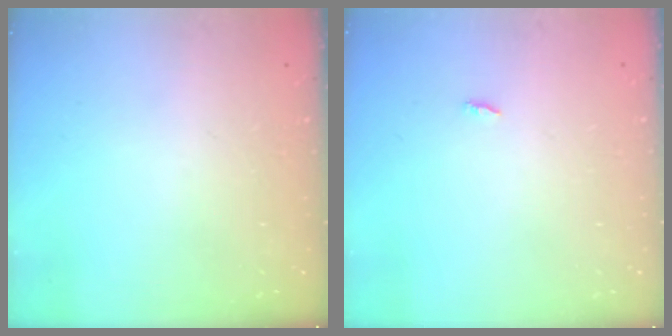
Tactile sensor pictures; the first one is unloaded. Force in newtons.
{"total": 1.8, "press": 1.8, "slide": 0.2}